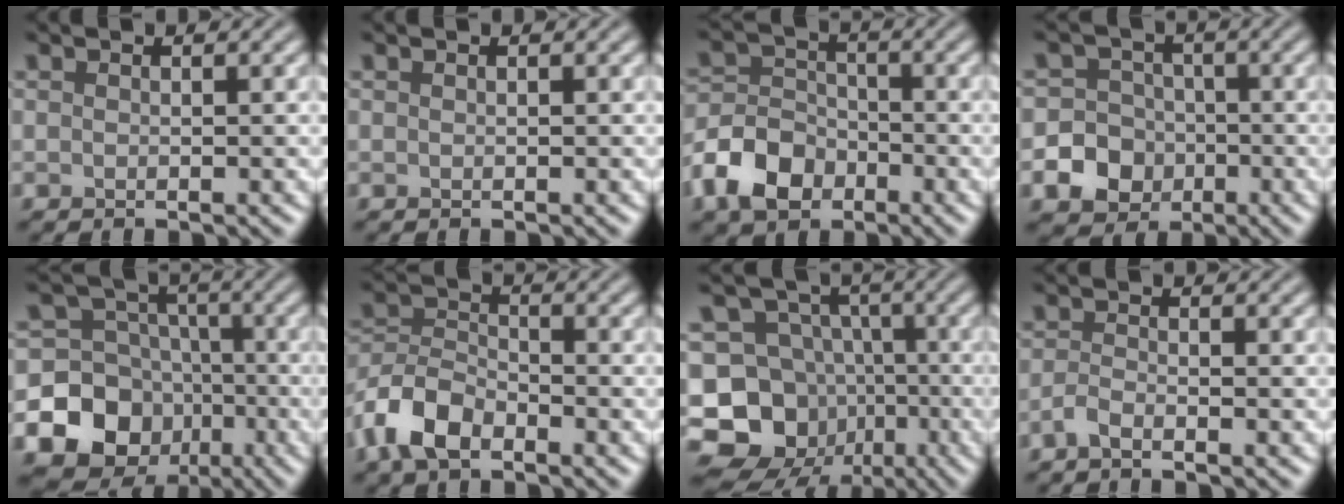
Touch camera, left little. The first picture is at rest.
{"total": 0.0}
{"total": 6.0, "force": [-3.2, 4.1, 2.8], "torque": [-0.059, 0.001, -0.074]}
{"total": 9.6, "force": [-3.6, 8.6, 2.1], "torque": [-0.039, -0.023, -0.085]}
{"total": 17.4, "force": [-6.8, 15.5, 4.0], "torque": [-0.108, -0.053, -0.117]}
{"total": 5.6, "force": [-3.5, 2.9, 3.2], "torque": [-0.065, 0.000, -0.081]}
{"total": 13.2, "force": [-5.6, 11.2, 4.4], "torque": [-0.091, 0.008, -0.107]}
{"total": 1.4, "force": [-1.0, 0.3, 0.9], "torque": [-0.020, -0.001, -0.025]}